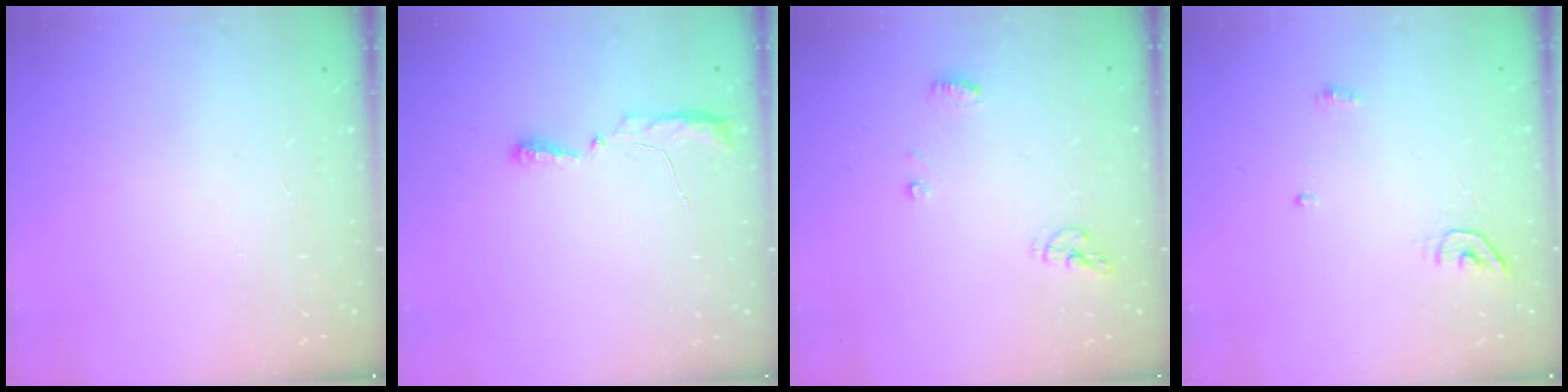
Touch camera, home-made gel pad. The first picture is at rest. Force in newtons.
{"total": 8.2, "press": 5.2, "slide": 6.2}
{"total": 6.3, "press": 6.3, "slide": 0.7}
{"total": 4.5, "press": 4.5, "slide": 0.2}